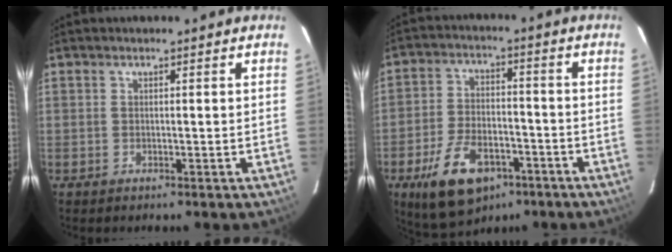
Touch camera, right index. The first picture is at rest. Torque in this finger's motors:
{"motor_torque": [1.33, -0.81, 0.38, 0.08]}